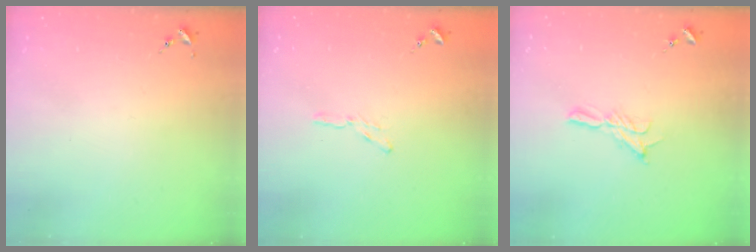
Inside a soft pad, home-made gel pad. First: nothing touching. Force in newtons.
{"total": 3.0, "press": 3.0, "slide": 0.3}
{"total": 7.8, "press": 7.8, "slide": 0.2}